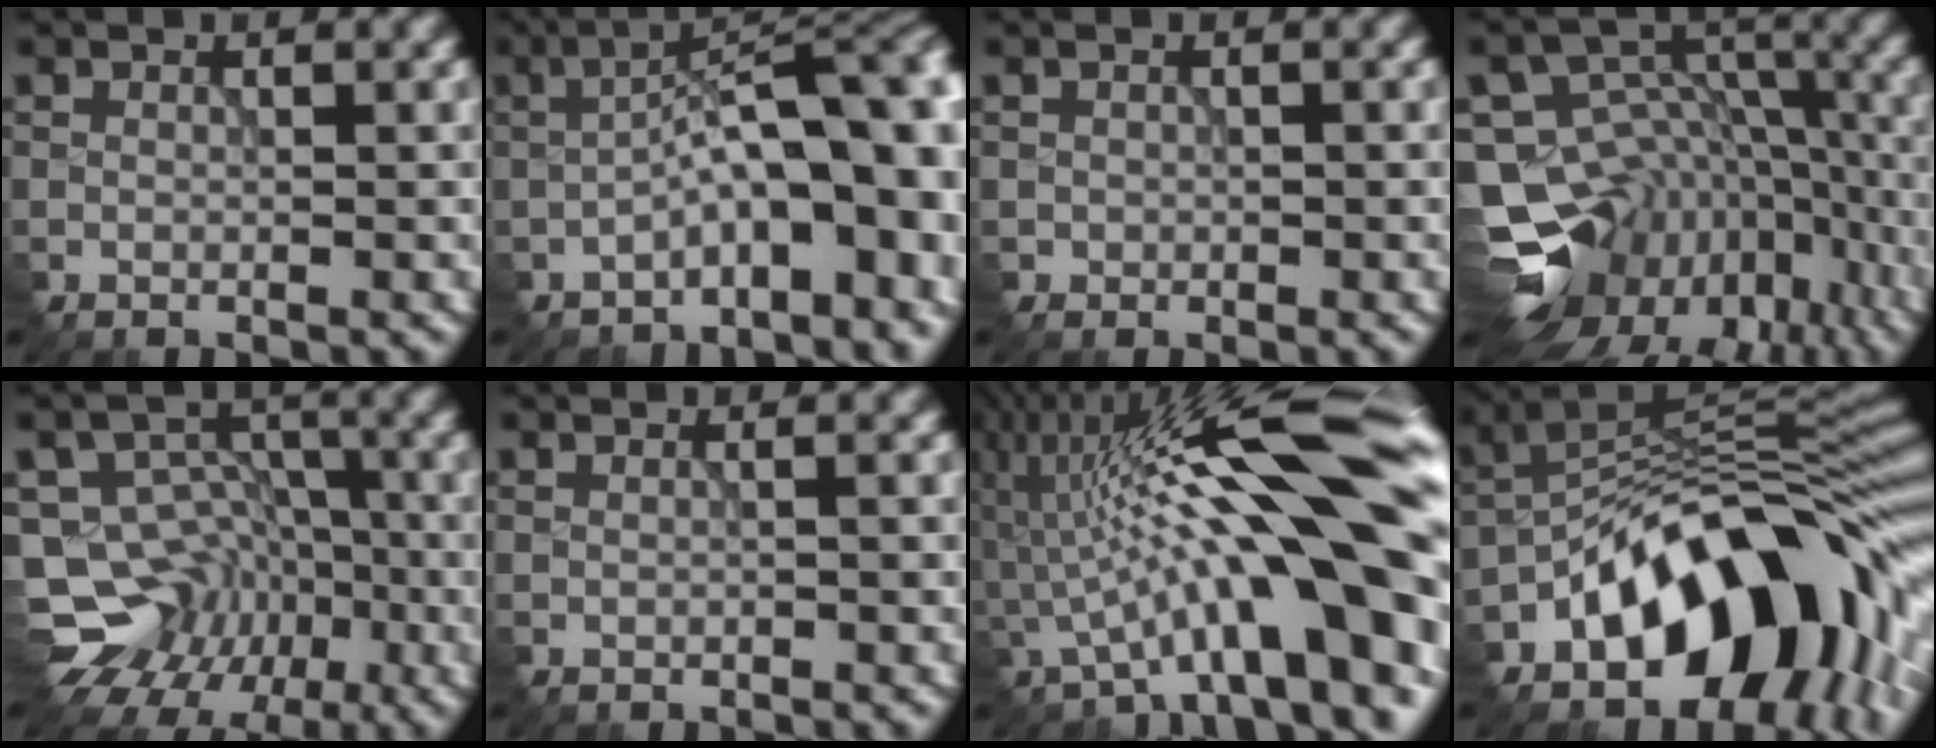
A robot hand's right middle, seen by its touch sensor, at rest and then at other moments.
{"total": 13.1, "force": [-2.6, 5.0, 11.8], "torque": [-0.158, 0.029, -0.034]}
{"total": 0.7, "force": [0.0, 0.6, 0.3], "torque": [-0.006, 0.000, 0.003]}
{"total": 16.0, "force": [-8.6, 11.2, 7.5], "torque": [-0.151, -0.009, -0.106]}
{"total": 11.7, "force": [-6.1, 9.3, 3.6], "torque": [-0.061, -0.008, -0.103]}
{"total": 1.8, "force": [0.3, 0.9, 1.5], "torque": [-0.009, 0.011, -0.009]}
{"total": 17.2, "force": [-1.3, 4.6, 16.6], "torque": [-0.244, 0.036, -0.024]}
{"total": 14.1, "force": [-6.1, 7.9, 10.0], "torque": [-0.129, 0.019, -0.119]}